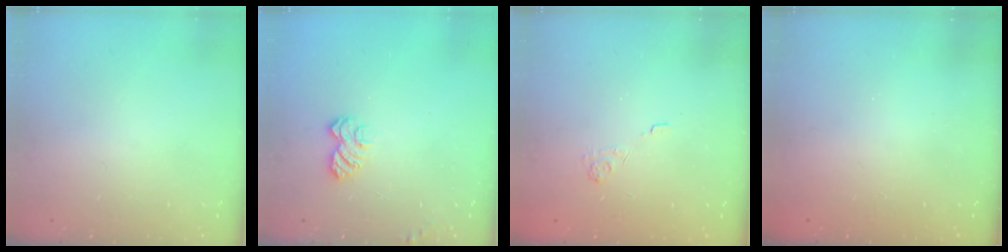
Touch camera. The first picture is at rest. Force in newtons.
{"total": 5.5, "press": 5.4, "slide": 0.5}
{"total": 2.1, "press": 1.5, "slide": 1.4}
{"total": 2.3, "press": 2.2, "slide": 0.8}